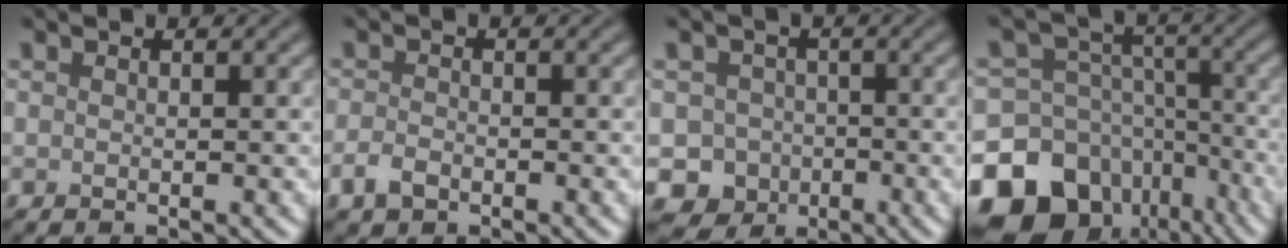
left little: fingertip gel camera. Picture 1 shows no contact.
{"total": 1.8, "force": [-1.1, 1.1, 1.0], "torque": [-0.020, -0.002, -0.026]}
{"total": 7.8, "force": [-4.1, 6.5, 1.0], "torque": [0.010, -0.028, -0.075]}
{"total": 18.2, "force": [-10.8, 13.4, 5.8], "torque": [-0.127, -0.052, -0.163]}